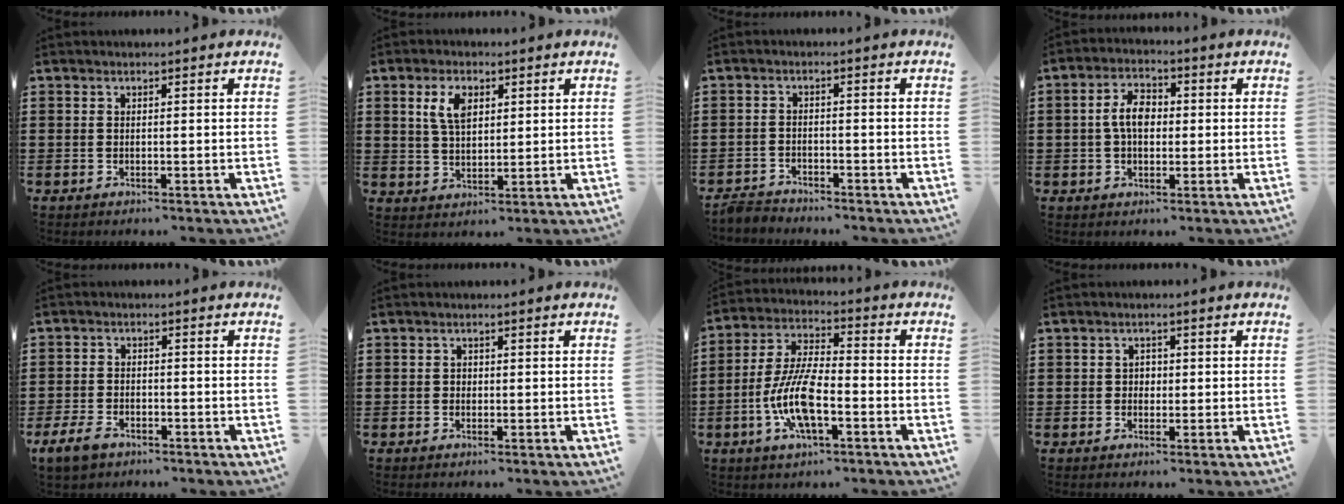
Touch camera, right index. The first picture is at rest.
{"total": 5.2, "force": [2.0, 2.7, 3.9], "torque": [-0.087, 0.013, 0.034]}
{"total": 2.6, "force": [-2.6, 0.4, -0.2], "torque": [-0.003, 0.001, -0.056]}
{"total": 5.6, "force": [0.3, 3.2, 4.6], "torque": [-0.094, 0.014, 0.002]}
{"total": 3.6, "force": [-2.4, 1.8, 1.9], "torque": [-0.053, 0.002, -0.053]}
{"total": 0.6, "force": [0.0, 0.5, 0.2], "torque": [-0.006, 0.002, -0.001]}
{"total": 10.4, "force": [-3.4, 3.6, 9.1], "torque": [-0.210, -0.009, -0.069]}
{"total": 1.4, "force": [-0.1, 1.2, 0.7], "torque": [-0.016, 0.006, -0.003]}